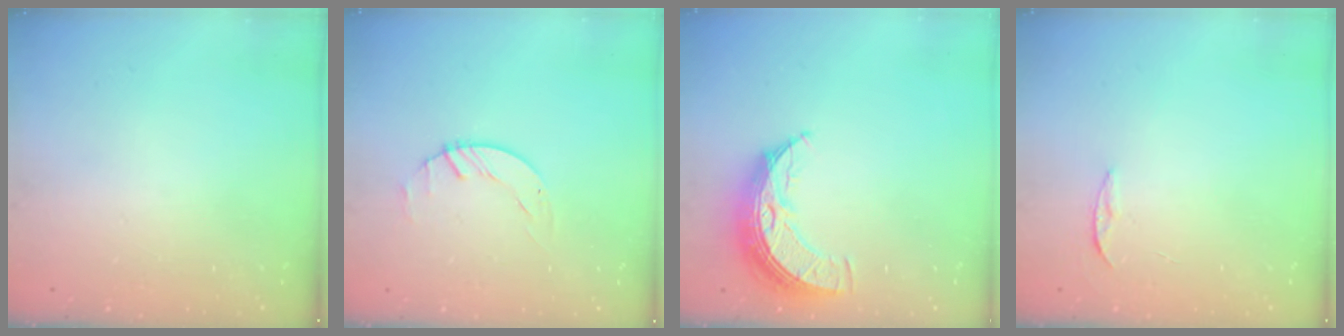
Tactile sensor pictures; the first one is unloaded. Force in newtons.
{"total": 0.6, "press": 0.6, "slide": 0.1}
{"total": 9.4, "press": 9.4, "slide": 0.7}
{"total": 3.4, "press": 3.4, "slide": 0.4}